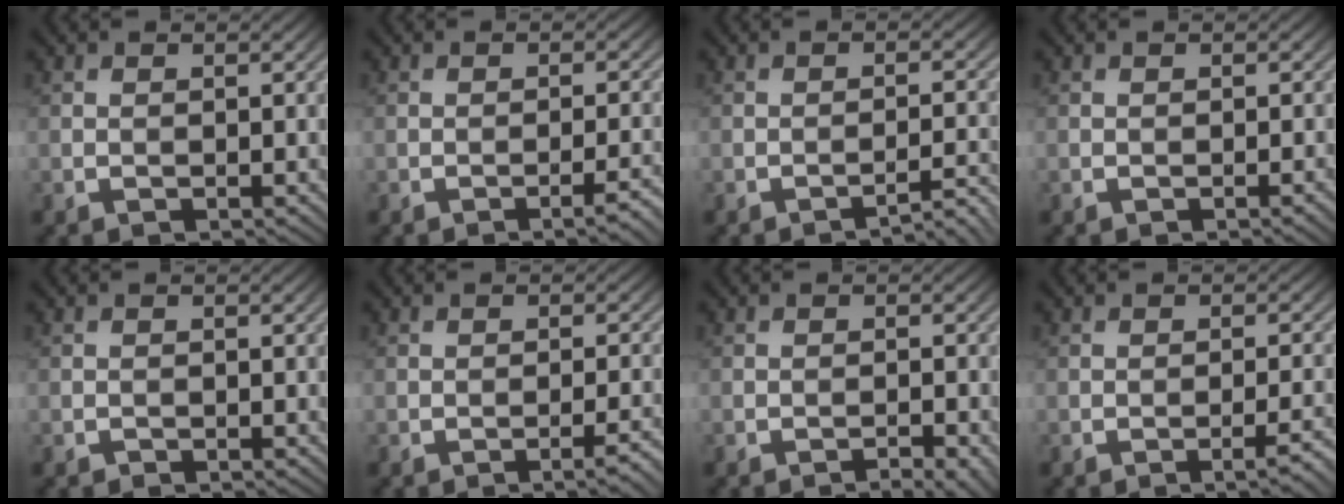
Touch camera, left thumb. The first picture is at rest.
{"total": 2.3, "force": [-1.7, -0.4, 1.5], "torque": [-0.025, 0.006, -0.025]}
{"total": 2.6, "force": [-2.4, -0.7, 0.6], "torque": [-0.007, 0.013, -0.034]}
{"total": 0.7, "force": [-0.6, -0.1, 0.4], "torque": [-0.005, 0.004, -0.012]}
{"total": 0.6, "force": [-0.6, -0.2, -0.2], "torque": [0.005, 0.001, -0.012]}
{"total": 2.3, "force": [-1.7, -0.4, 1.5], "torque": [-0.025, 0.006, -0.025]}
{"total": 2.5, "force": [-1.9, 0.3, 1.6], "torque": [-0.022, 0.006, -0.028]}
{"total": 2.5, "force": [-1.7, -0.3, 1.8], "torque": [-0.030, 0.006, -0.025]}